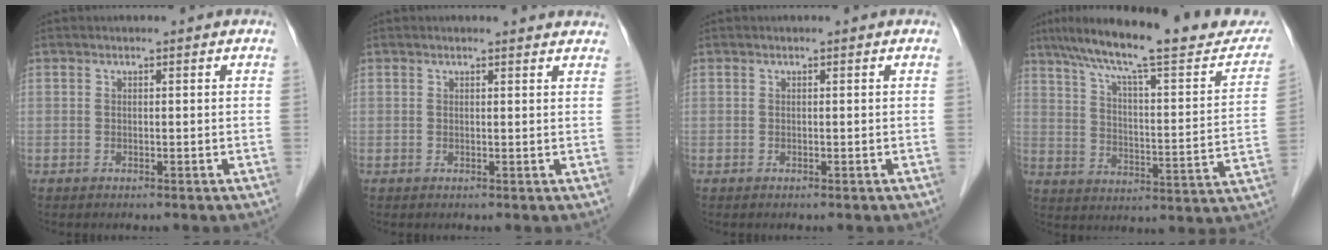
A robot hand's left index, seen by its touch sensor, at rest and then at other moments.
{"total": 4.4, "force": [4.3, 0.5, 1.1], "torque": [-0.014, 0.006, 0.034]}
{"total": 0.0}
{"total": 23.4, "force": [19.7, 3.4, 12.3], "torque": [-0.188, -0.001, 0.270]}